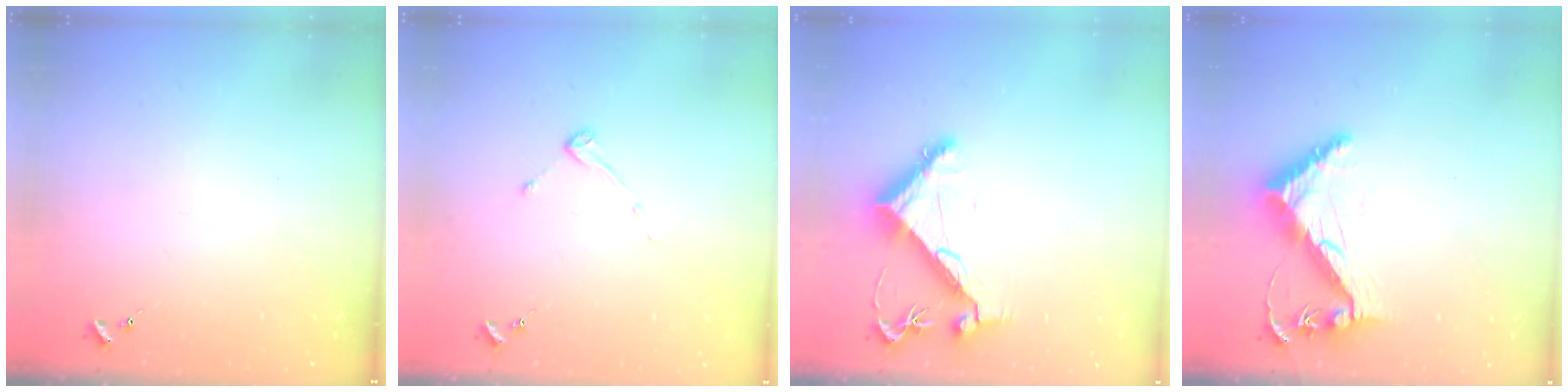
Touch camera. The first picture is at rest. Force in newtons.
{"total": 2.7, "press": 2.7, "slide": 0.3}
{"total": 7.1, "press": 7.1, "slide": 1.1}
{"total": 8.7, "press": 8.6, "slide": 0.9}